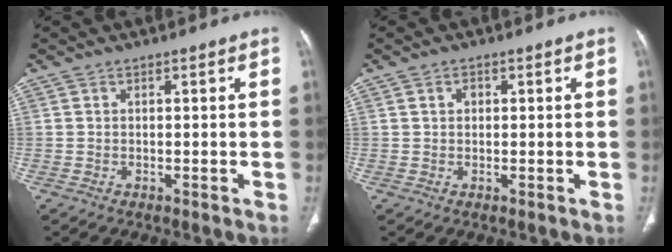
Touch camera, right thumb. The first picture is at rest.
{"total": 1.4, "force": [0.4, 1.1, 0.8], "torque": [-0.012, 0.004, 0.006]}